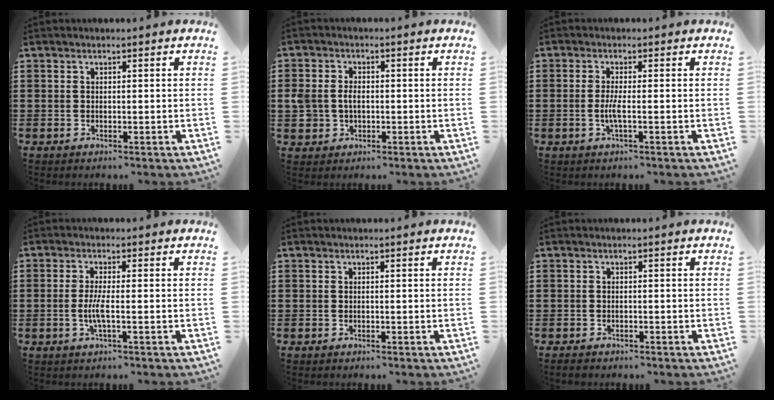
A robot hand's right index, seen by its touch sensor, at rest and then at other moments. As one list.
[{"total": 3.1, "force": [-0.3, 2.4, 1.8], "torque": [-0.049, 0.005, -0.011]}, {"total": 2.9, "force": [-0.7, 0.3, 2.8], "torque": [-0.066, -0.008, -0.018]}, {"total": 3.5, "force": [-0.8, 0.3, 3.4], "torque": [-0.076, -0.009, -0.021]}, {"total": 0.0}, {"total": 0.8, "force": [-0.8, 0.2, 0.2], "torque": [-0.006, -0.003, -0.015]}]